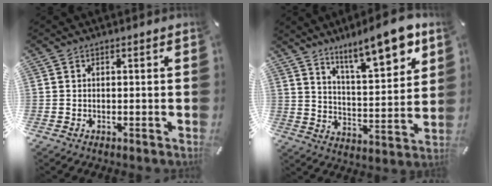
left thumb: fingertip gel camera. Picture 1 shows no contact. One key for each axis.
{"total": 13.6, "fx": 10.7, "fy": 3.8, "fz": 7.5, "tx": -0.114, "ty": -0.071, "tz": 0.182}